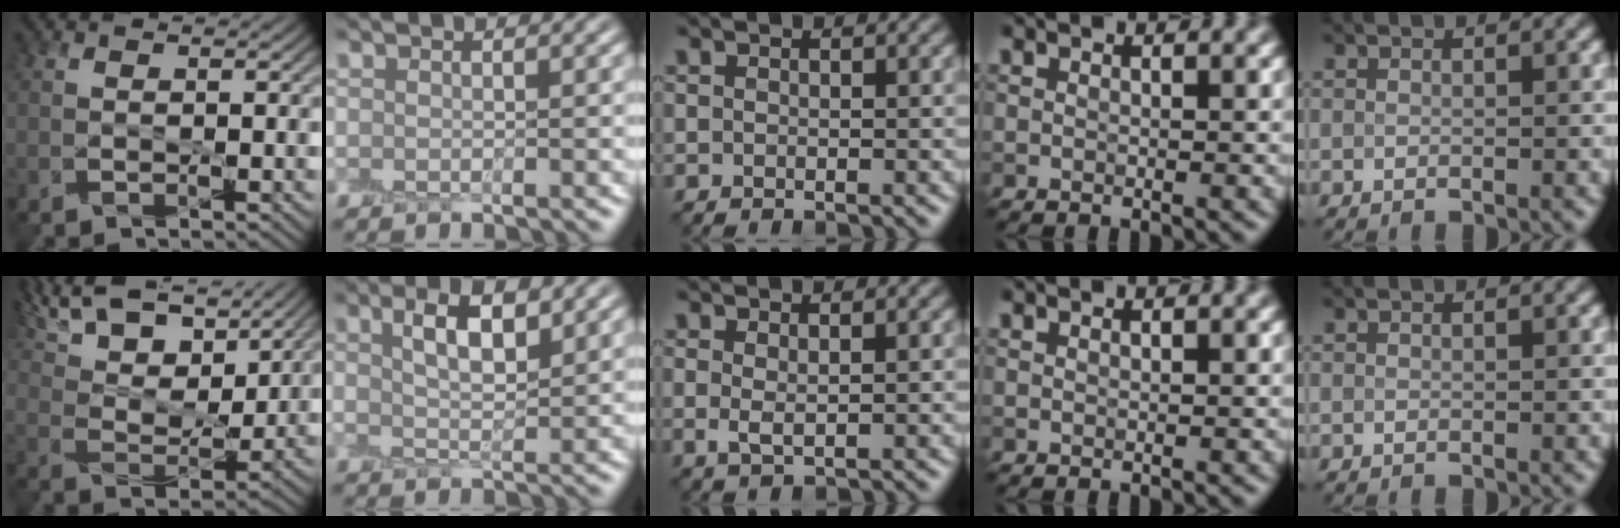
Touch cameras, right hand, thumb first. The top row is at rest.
{"thumb": {"total": 14.0, "force": [10.2, 5.6, 7.8], "torque": [-0.179, 0.006, 0.164]}, "index": {"total": 4.3, "force": [1.9, 1.5, 3.6], "torque": [-0.067, 0.005, 0.034]}, "middle": {"total": 1.2, "force": [0.4, 0.4, 1.1], "torque": [-0.024, 0.002, 0.007]}}